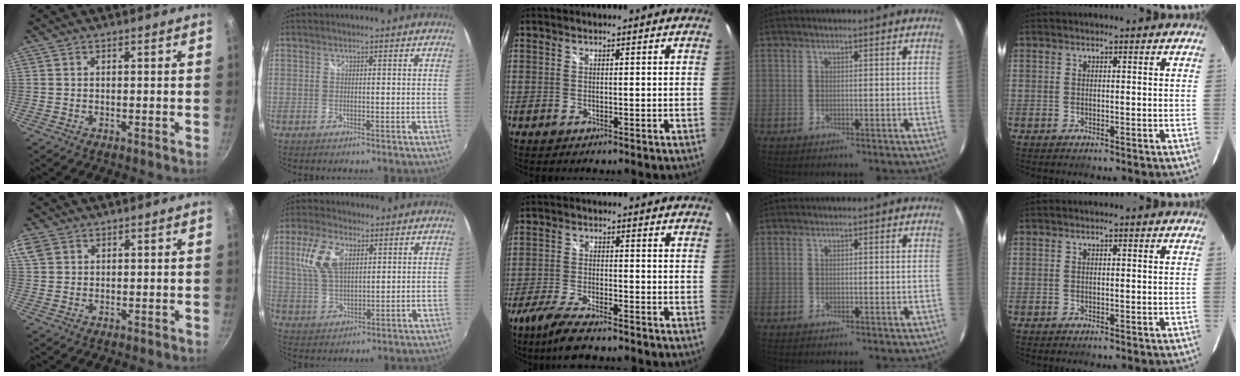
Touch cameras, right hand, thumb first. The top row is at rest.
{"thumb": {"total": 5.8, "force": [2.6, 4.3, 2.9], "torque": [-0.063, 0.015, 0.053]}, "index": {"total": 10.0, "force": [3.5, 5.4, 7.7], "torque": [-0.162, 0.015, 0.073]}, "middle": {"total": 9.5, "force": [-7.6, 2.0, 5.4], "torque": [-0.128, -0.031, -0.137]}}